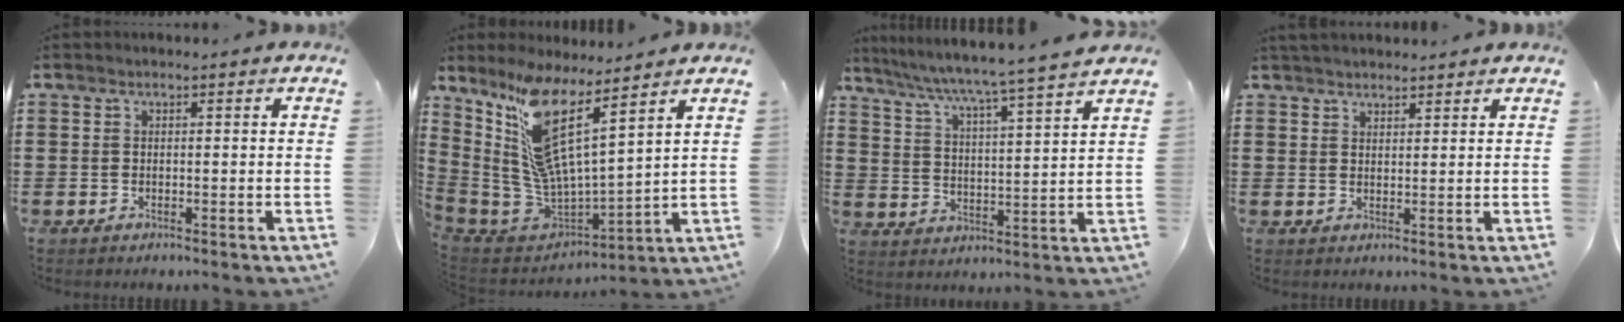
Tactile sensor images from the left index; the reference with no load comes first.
{"total": 11.9, "force": [6.9, 1.7, 9.5], "torque": [-0.238, -0.080, 0.110]}
{"total": 4.7, "force": [4.1, -1.1, 2.1], "torque": [-0.060, -0.041, 0.059]}
{"total": 2.5, "force": [2.4, 0.5, 0.3], "torque": [-0.011, 0.001, 0.048]}